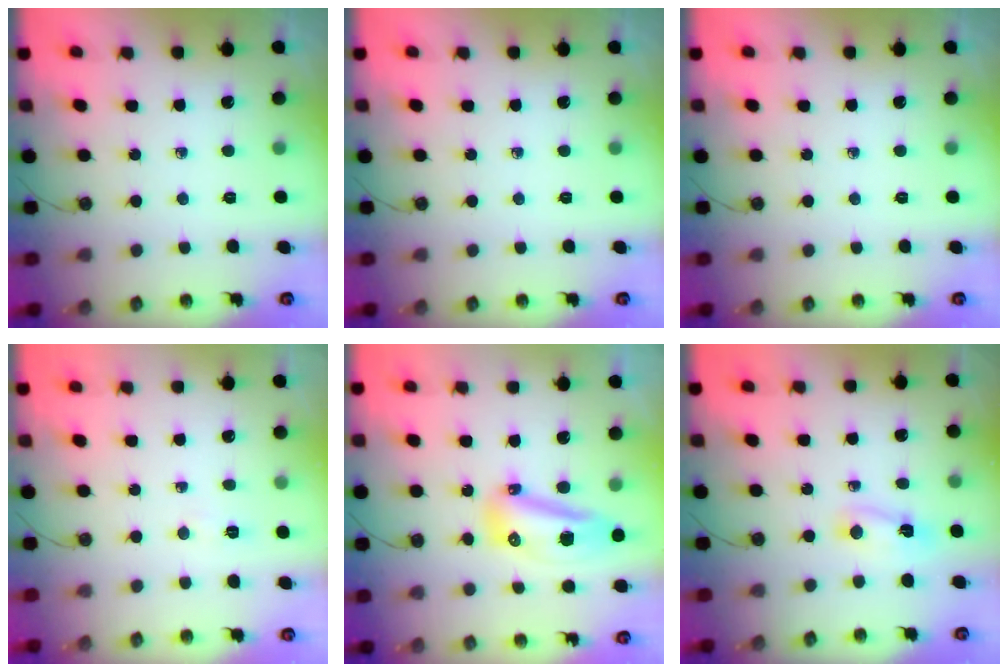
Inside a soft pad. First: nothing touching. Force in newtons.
{"total": 0.0}
{"total": 0.0}
{"total": 2.4, "press": 2.3, "slide": 0.7}
{"total": 12.2, "press": 12.1, "slide": 1.2}
{"total": 2.8, "press": 2.7, "slide": 0.6}